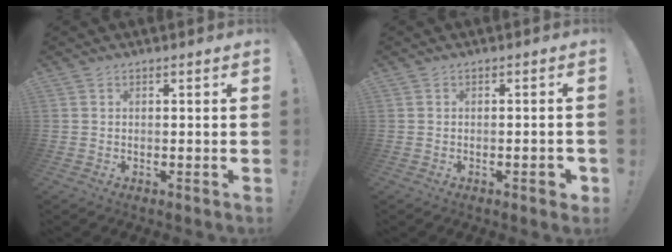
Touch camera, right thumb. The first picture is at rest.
{"total": 2.7, "force": [-1.6, 0.9, 2.1], "torque": [-0.023, 0.007, -0.027]}